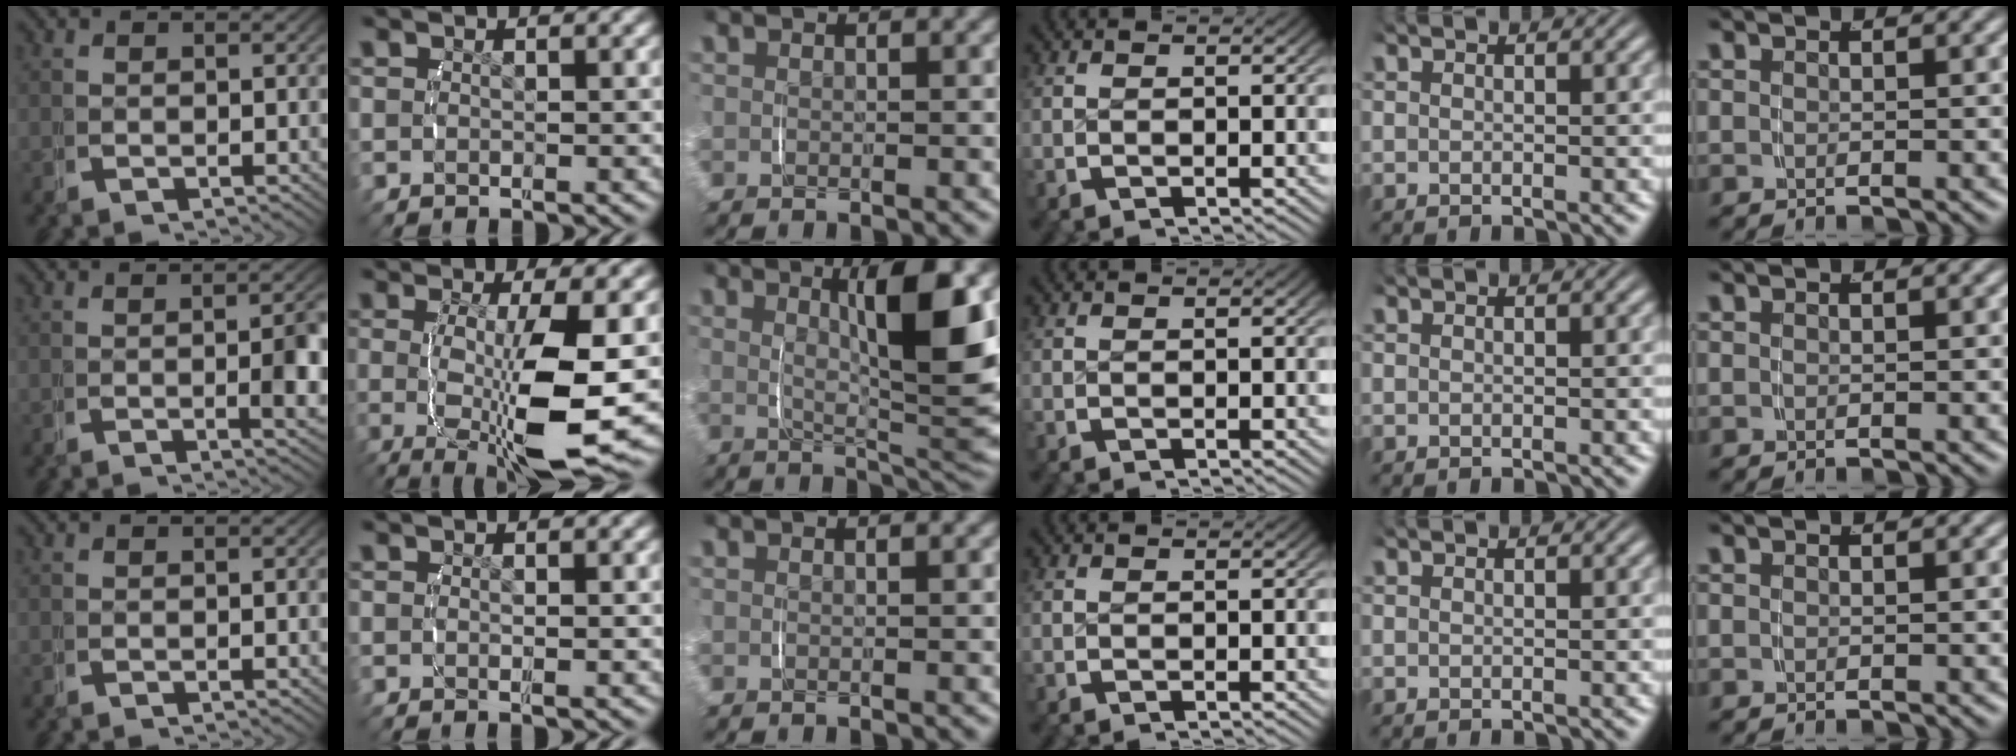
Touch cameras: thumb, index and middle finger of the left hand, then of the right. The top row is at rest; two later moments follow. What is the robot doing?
{"motion": "lift_and_place", "object": "jewelry box"}